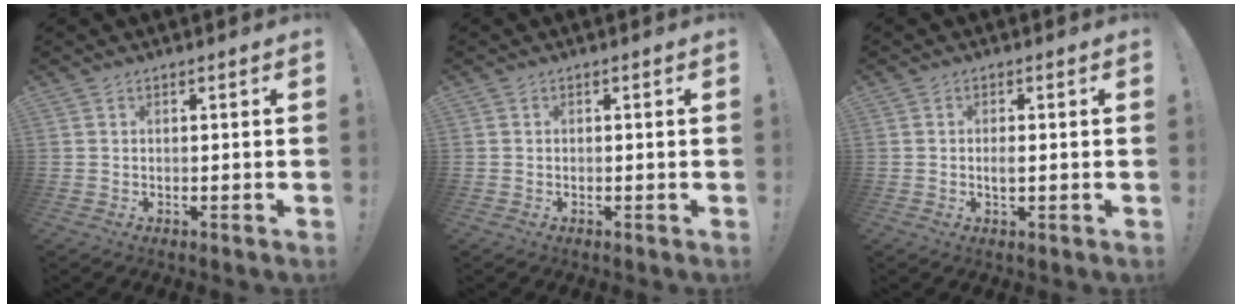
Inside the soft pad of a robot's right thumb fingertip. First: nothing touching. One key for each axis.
{"total": 0.0}
{"total": 2.0, "fx": -0.4, "fy": 0.6, "fz": 1.8, "tx": -0.028, "ty": 0.000, "tz": -0.009}